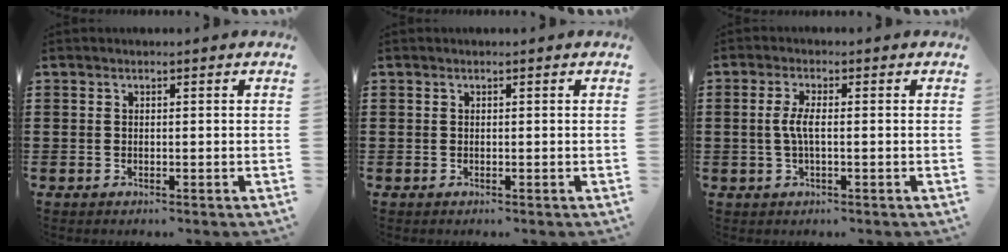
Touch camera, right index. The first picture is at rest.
{"total": 0.0}
{"total": 3.3, "force": [-0.2, 0.7, 3.2], "torque": [-0.082, -0.008, -0.013]}